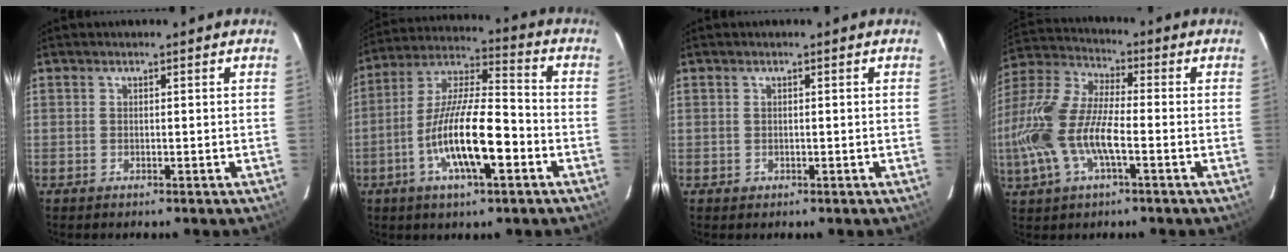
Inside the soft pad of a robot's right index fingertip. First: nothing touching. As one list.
[{"total": 16.0, "force": [-5.6, 4.0, 14.4], "torque": [-0.278, -0.005, -0.106]}, {"total": 0.7, "force": [-0.1, 0.6, 0.1], "torque": [0.003, 0.001, 0.000]}, {"total": 18.1, "force": [-4.3, 7.2, 16.0], "torque": [-0.339, -0.007, -0.089]}]